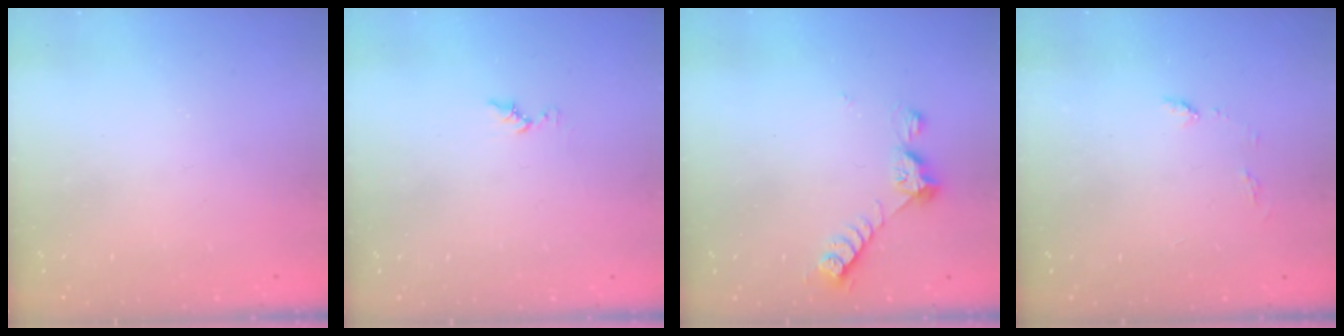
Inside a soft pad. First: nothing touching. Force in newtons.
{"total": 5.6, "press": 5.6, "slide": 0.5}
{"total": 6.5, "press": 6.5, "slide": 0.7}
{"total": 5.4, "press": 5.4, "slide": 0.6}